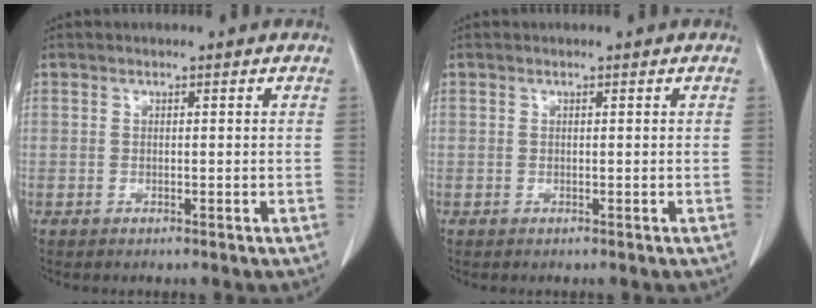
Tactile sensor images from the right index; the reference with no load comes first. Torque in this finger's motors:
{"motor_torque": [-0.02, 0.02, -0.04, -0.01]}